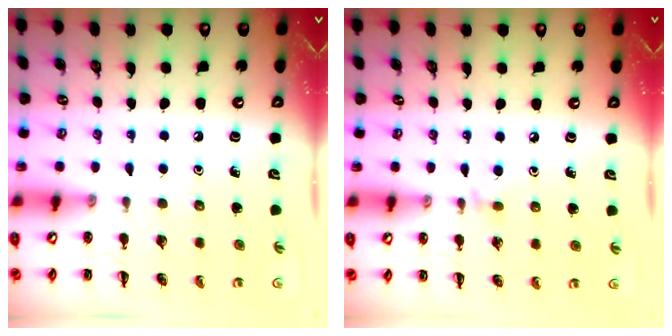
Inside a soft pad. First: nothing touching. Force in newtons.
{"total": 3.5, "press": 3.2, "slide": 1.5}